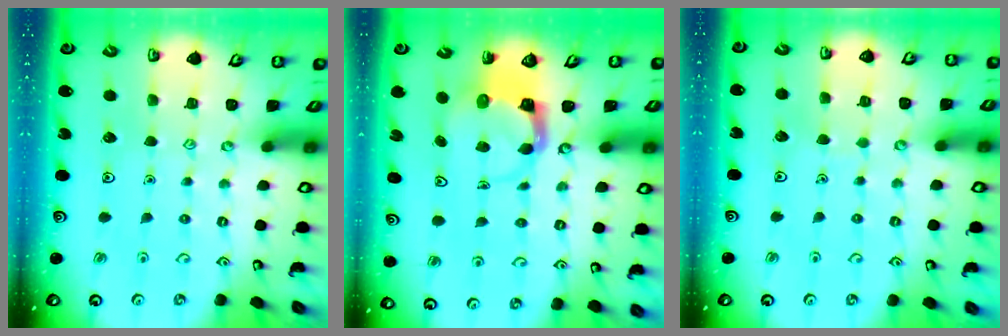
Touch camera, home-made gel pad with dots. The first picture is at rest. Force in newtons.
{"total": 3.7, "press": 3.7, "slide": 0.5}
{"total": 1.4, "press": 1.4, "slide": 0.1}